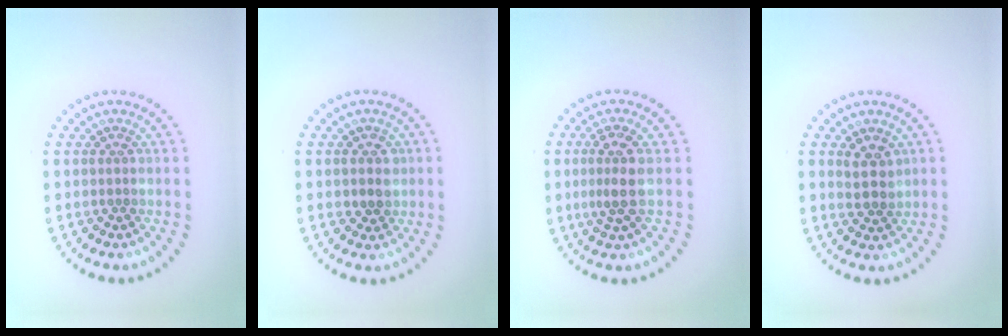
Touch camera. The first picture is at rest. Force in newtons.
{"total": 2.0, "press": 1.9, "slide": 0.5}
{"total": 2.8, "press": 2.4, "slide": 1.3}
{"total": 2.4, "press": 2.1, "slide": 1.0}